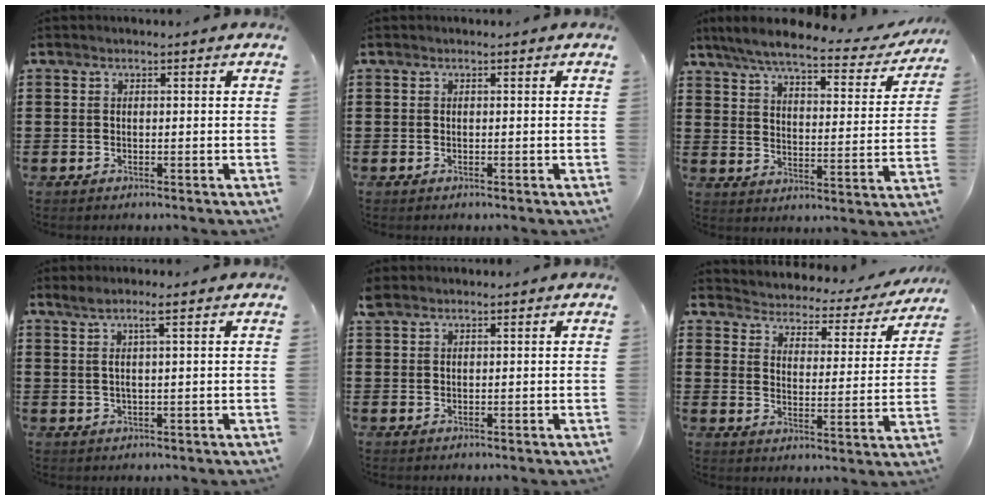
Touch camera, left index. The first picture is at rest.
{"total": 0.0}
{"total": 6.7, "force": [5.7, 0.6, 3.4], "torque": [-0.091, -0.030, 0.095]}
{"total": 2.5, "force": [0.9, -0.2, 2.3], "torque": [-0.049, -0.002, 0.012]}
{"total": 1.5, "force": [1.3, 0.5, 0.5], "torque": [-0.012, 0.002, 0.024]}
{"total": 2.6, "force": [2.5, 0.5, 0.0], "torque": [-0.021, -0.026, 0.033]}